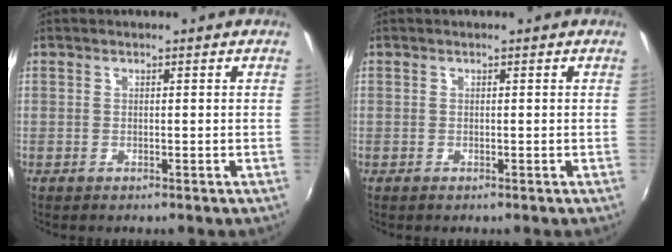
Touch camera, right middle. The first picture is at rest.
{"total": 0.0}